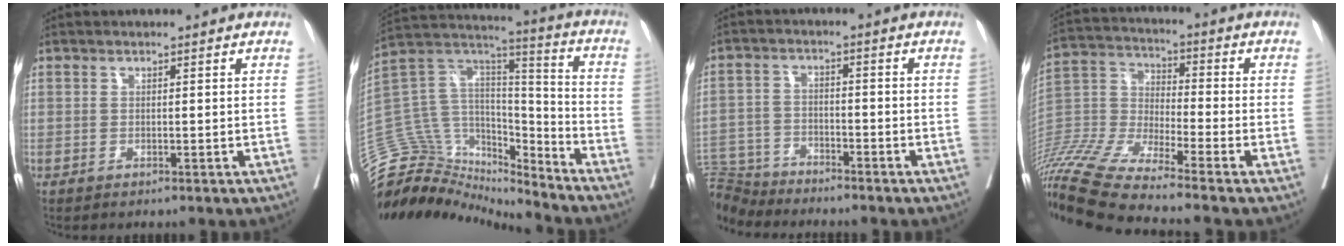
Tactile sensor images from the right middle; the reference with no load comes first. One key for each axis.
{"total": 18.1, "fx": -17.5, "fy": 4.5, "fz": 1.3, "tx": -0.024, "ty": 0.085, "tz": -0.304}
{"total": 8.6, "fx": -8.4, "fy": 1.7, "fz": 0.5, "tx": -0.018, "ty": 0.000, "tz": -0.157}
{"total": 15.9, "fx": -13.6, "fy": -0.8, "fz": 8.3, "tx": -0.186, "ty": -0.017, "tz": -0.268}